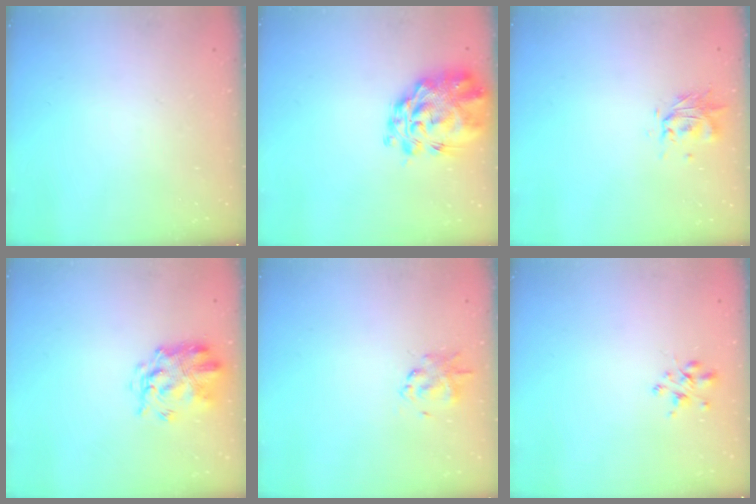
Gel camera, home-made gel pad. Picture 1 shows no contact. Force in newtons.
{"total": 7.5, "press": 7.0, "slide": 2.8}
{"total": 0.6, "press": 0.5, "slide": 0.3}
{"total": 3.5, "press": 3.1, "slide": 1.6}
{"total": 1.9, "press": 1.8, "slide": 0.6}
{"total": 2.5, "press": 2.5, "slide": 0.5}